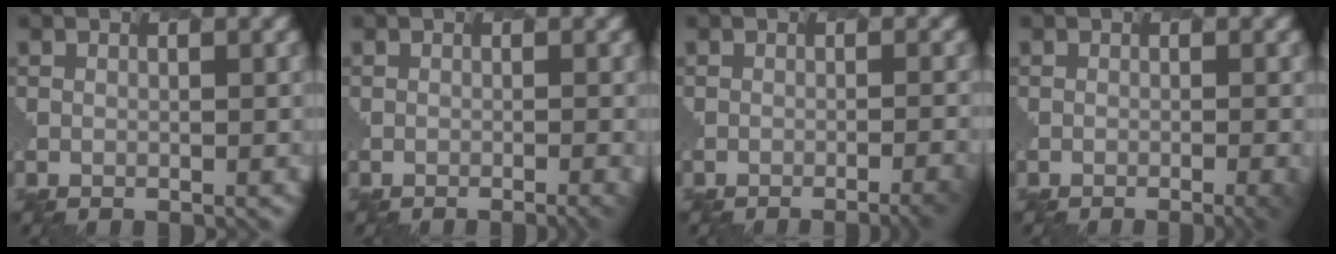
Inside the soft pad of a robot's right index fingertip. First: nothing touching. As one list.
[{"total": 1.9, "force": [-0.9, 0.5, 1.6], "torque": [-0.012, 0.005, -0.016]}, {"total": 4.0, "force": [-2.3, 1.2, 3.0], "torque": [-0.021, 0.010, -0.022]}, {"total": 3.3, "force": [-1.2, 1.1, 2.9], "torque": [-0.027, 0.005, -0.011]}]